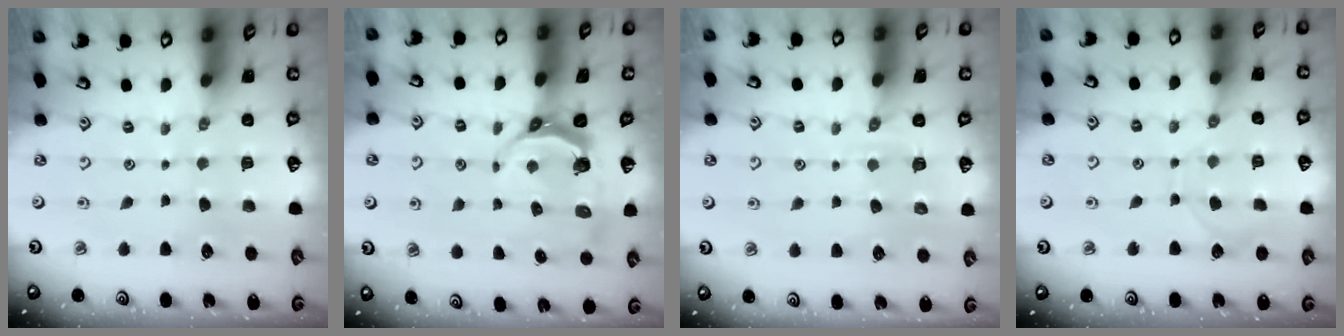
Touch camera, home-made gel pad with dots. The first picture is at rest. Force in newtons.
{"total": 5.5, "press": 4.4, "slide": 3.3}
{"total": 2.1, "press": 1.0, "slide": 1.9}
{"total": 5.3, "press": 5.3, "slide": 0.4}